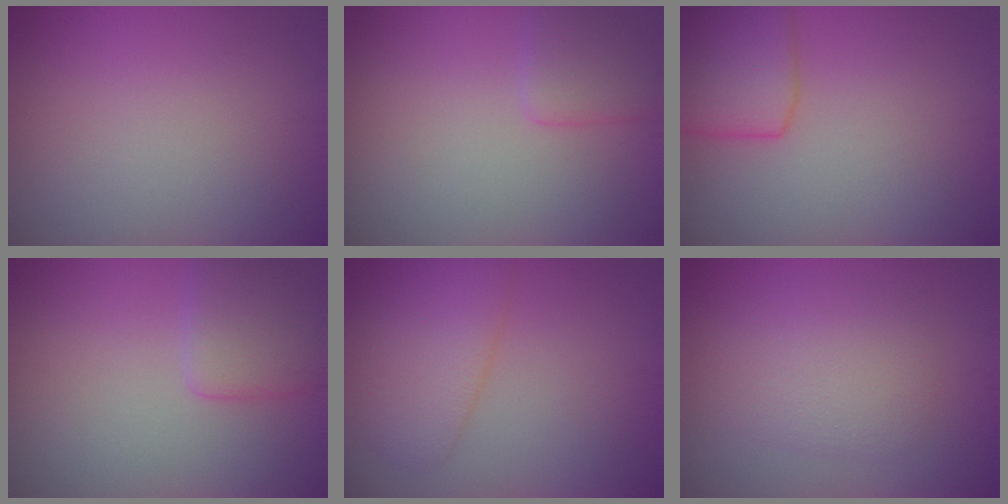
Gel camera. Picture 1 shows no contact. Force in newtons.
{"total": 1.9, "press": 1.9, "slide": 0.1}
{"total": 5.0, "press": 5.0, "slide": 0.3}
{"total": 2.7, "press": 2.7, "slide": 0.2}
{"total": 4.3, "press": 4.3, "slide": 0.3}
{"total": 3.6, "press": 3.6, "slide": 0.2}